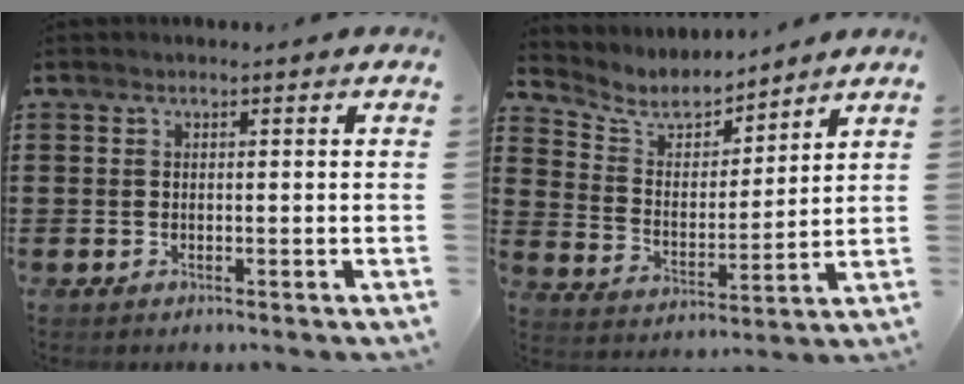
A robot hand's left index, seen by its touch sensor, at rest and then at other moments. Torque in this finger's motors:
{"motor_torque": [1.04, 1.09, 0.06, 0.02]}